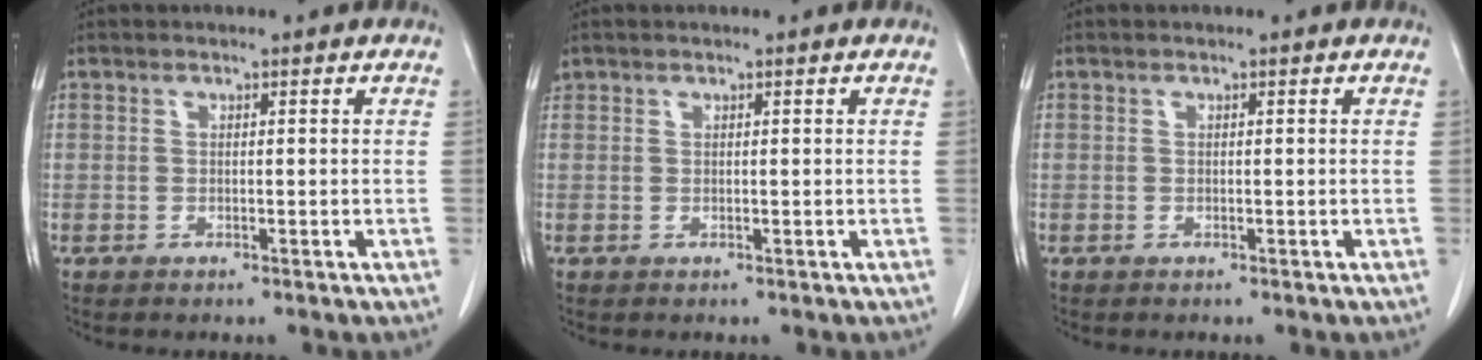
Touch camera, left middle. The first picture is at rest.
{"total": 0.6, "force": [0.5, 0.4, -0.2], "torque": [0.005, 0.012, 0.009]}
{"total": 0.0}